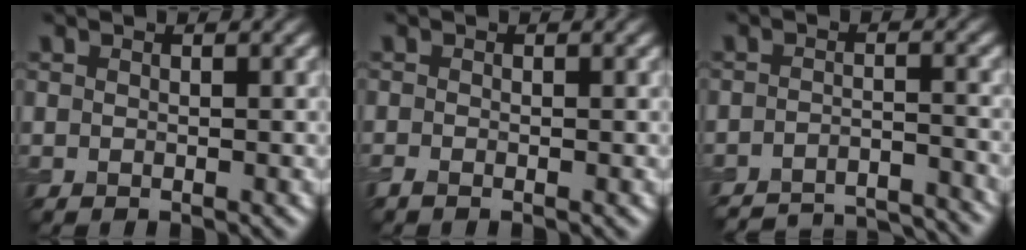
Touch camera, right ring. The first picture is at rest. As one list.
[{"total": 0.8, "force": [-0.6, 0.1, 0.5], "torque": [-0.010, -0.006, -0.015]}, {"total": 9.1, "force": [-8.7, 1.8, 2.0], "torque": [-0.020, -0.003, -0.115]}]